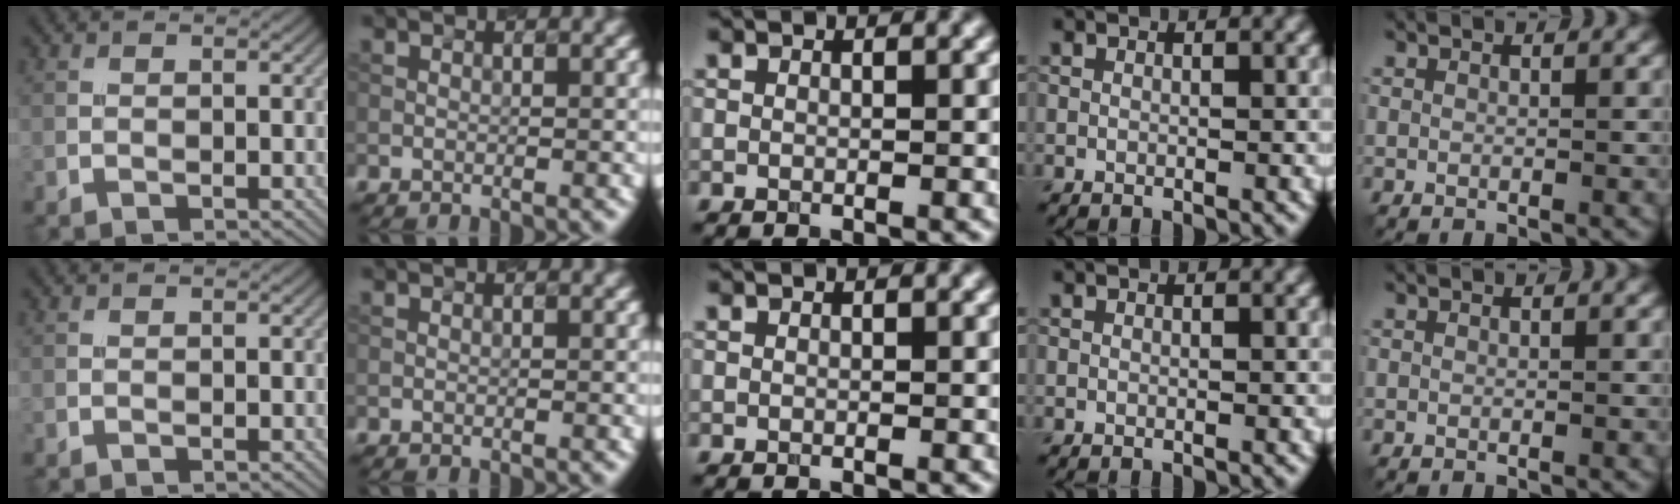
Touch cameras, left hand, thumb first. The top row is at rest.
{}